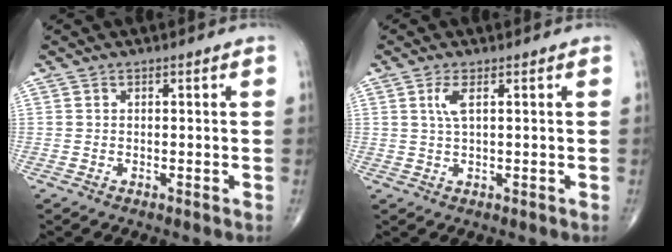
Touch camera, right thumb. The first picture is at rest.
{"total": 2.8, "force": [0.9, 0.6, 2.5], "torque": [-0.064, 0.002, 0.024]}